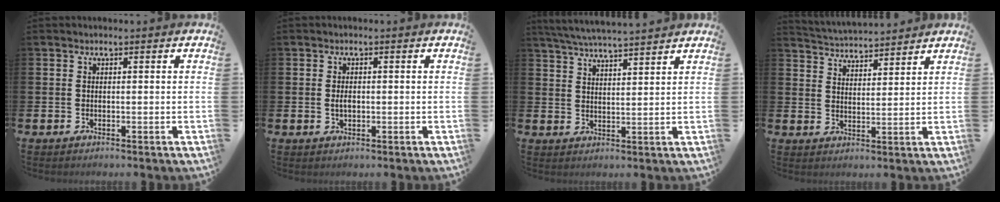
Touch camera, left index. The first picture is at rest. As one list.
[{"total": 1.4, "force": [0.0, 0.8, 1.2], "torque": [-0.015, 0.002, -0.003]}, {"total": 5.2, "force": [5.0, -0.2, 1.1], "torque": [-0.038, -0.023, 0.090]}, {"total": 4.4, "force": [4.3, 0.3, -0.4], "torque": [-0.003, -0.030, 0.077]}]